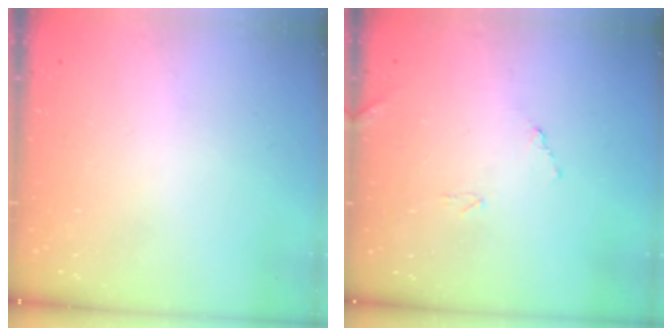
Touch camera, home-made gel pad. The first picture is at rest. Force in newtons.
{"total": 9.4, "press": 9.4, "slide": 0.4}